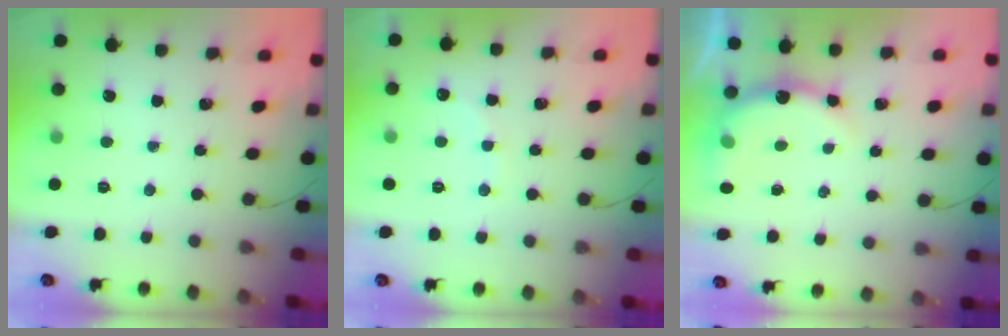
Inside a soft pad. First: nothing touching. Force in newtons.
{"total": 6.1, "press": 6.0, "slide": 1.2}
{"total": 9.1, "press": 9.0, "slide": 1.3}